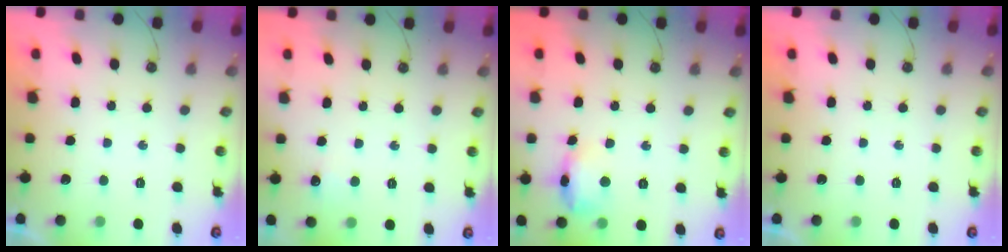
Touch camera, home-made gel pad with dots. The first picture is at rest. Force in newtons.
{"total": 4.6, "press": 4.5, "slide": 1.1}
{"total": 11.8, "press": 11.8, "slide": 0.9}
{"total": 0.0}